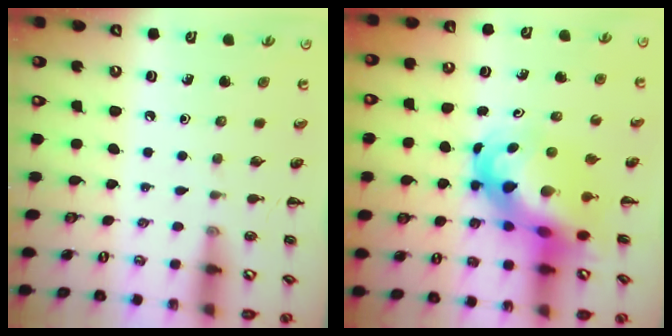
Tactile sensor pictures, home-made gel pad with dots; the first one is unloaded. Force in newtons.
{"total": 10.1, "press": 9.7, "slide": 2.8}